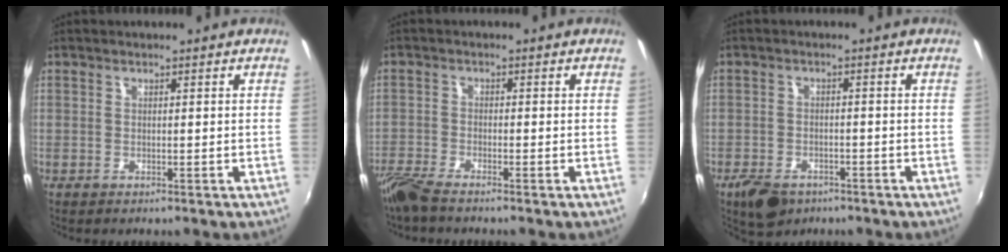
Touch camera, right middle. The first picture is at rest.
{"total": 4.9, "force": [-4.3, 0.4, 2.3], "torque": [-0.065, -0.017, -0.087]}
{"total": 6.7, "force": [-4.5, 3.8, 3.1], "torque": [-0.081, -0.010, -0.073]}